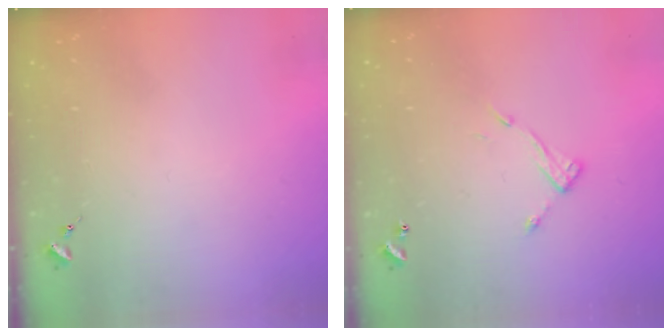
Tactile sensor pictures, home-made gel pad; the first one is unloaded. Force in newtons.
{"total": 7.9, "press": 7.9, "slide": 0.3}